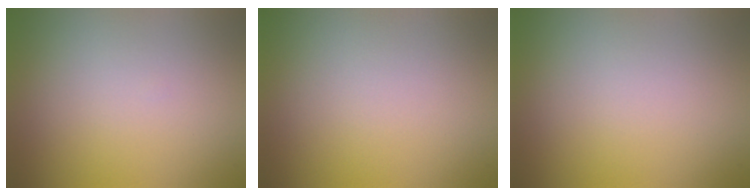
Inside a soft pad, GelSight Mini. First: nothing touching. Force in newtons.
{"total": 0.0}
{"total": 0.0}